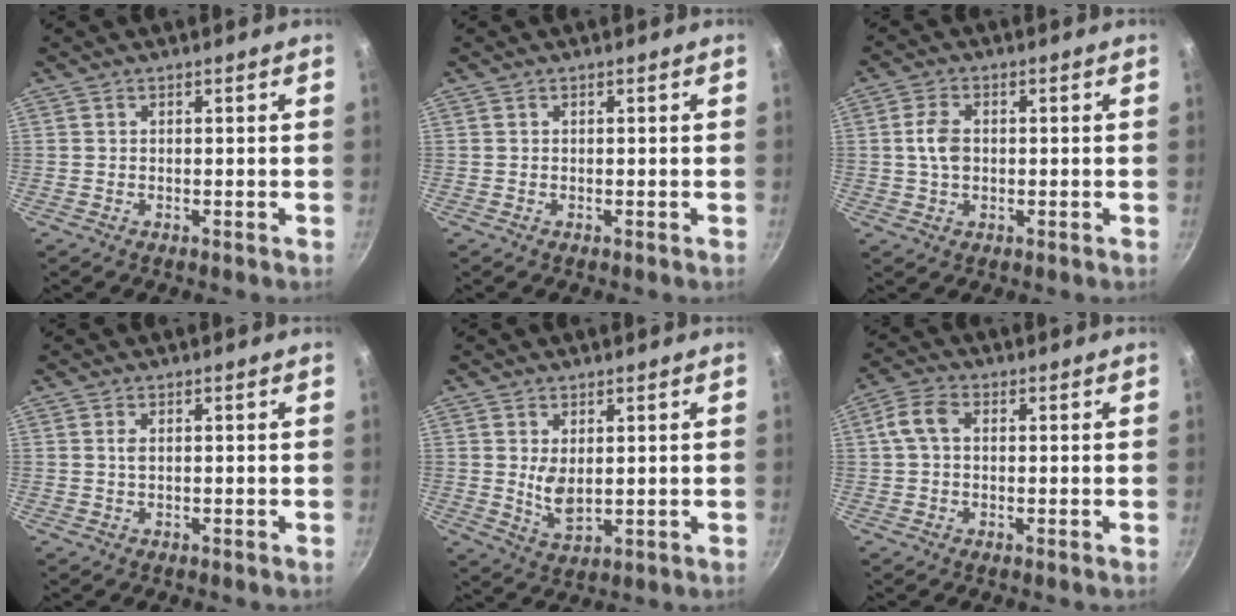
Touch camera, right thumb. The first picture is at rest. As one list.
[{"total": 0.0}, {"total": 4.8, "force": [0.1, 3.2, 3.6], "torque": [-0.063, 0.006, -0.002]}, {"total": 0.9, "force": [0.1, 0.4, 0.8], "torque": [-0.014, -0.001, 0.002]}, {"total": 5.2, "force": [1.0, 2.7, 4.3], "torque": [-0.071, -0.021, 0.025]}, {"total": 5.0, "force": [0.7, 3.1, 3.8], "torque": [-0.083, 0.017, 0.007]}]